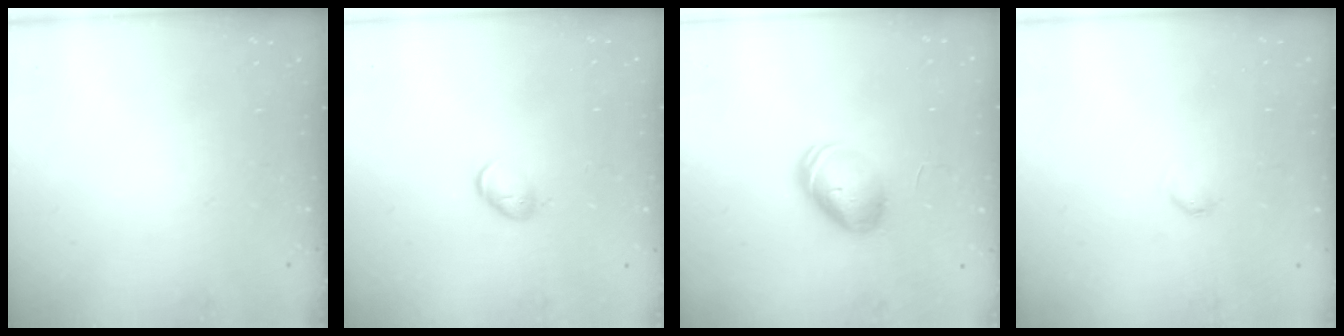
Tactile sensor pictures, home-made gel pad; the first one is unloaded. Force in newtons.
{"total": 6.2, "press": 6.1, "slide": 0.7}
{"total": 9.0, "press": 8.9, "slide": 1.4}
{"total": 2.7, "press": 2.7, "slide": 0.4}